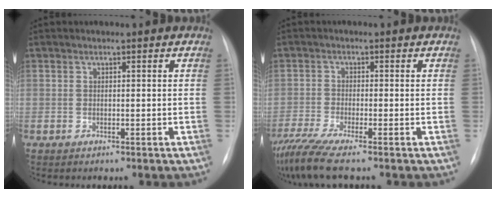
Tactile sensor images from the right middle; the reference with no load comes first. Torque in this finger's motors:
{"motor_torque": [1.13, -1.00, 0.14, 0.10]}